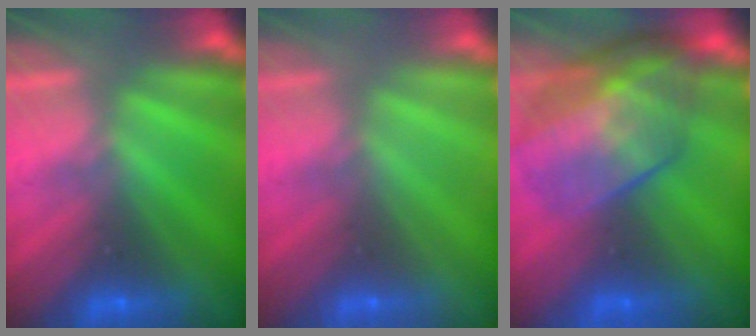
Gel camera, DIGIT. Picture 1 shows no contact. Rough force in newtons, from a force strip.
{"total": 3.3}
{"total": 7.5}